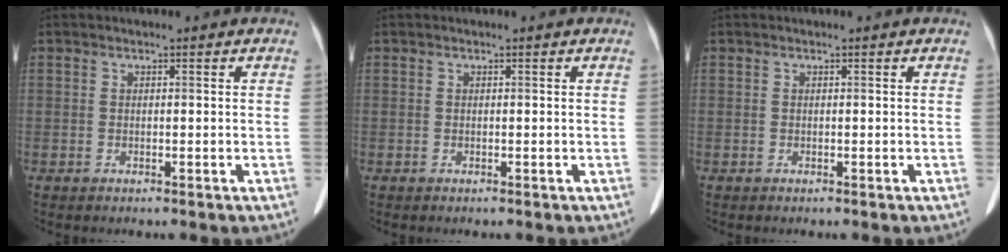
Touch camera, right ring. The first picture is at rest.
{"total": 0.0}
{"total": 0.0}